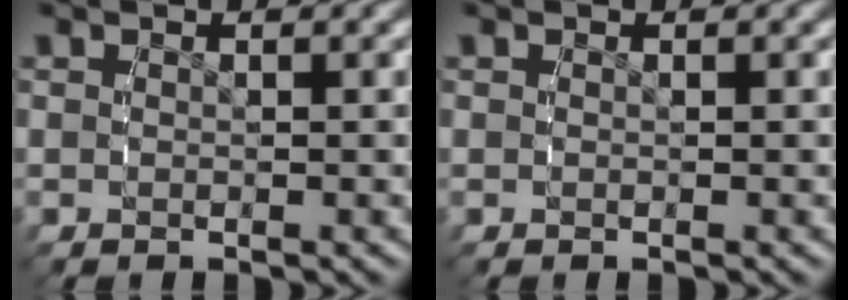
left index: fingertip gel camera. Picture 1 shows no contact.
{"total": 0.0}